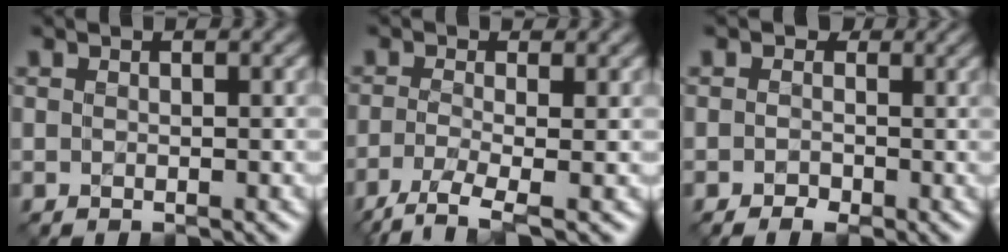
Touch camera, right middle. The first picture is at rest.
{"total": 3.4, "force": [-1.7, 0.9, 2.8], "torque": [-0.060, -0.005, -0.045]}
{"total": 1.3, "force": [-0.2, 1.1, 0.5], "torque": [-0.003, 0.007, -0.009]}